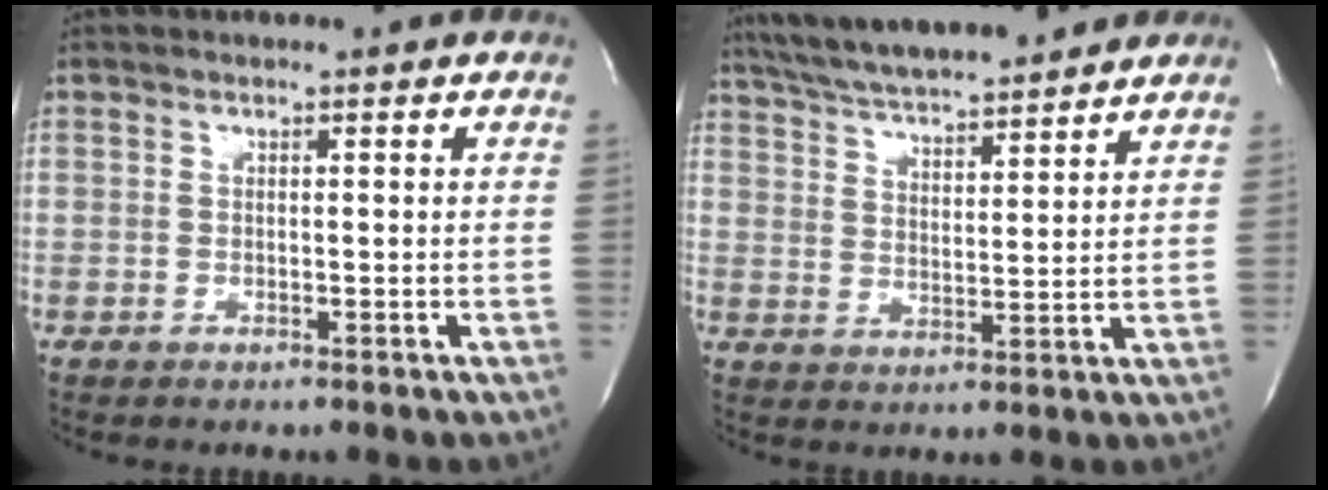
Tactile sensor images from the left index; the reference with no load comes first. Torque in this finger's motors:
{"motor_torque": [0.24, -0.38, 0.55, 0.15]}